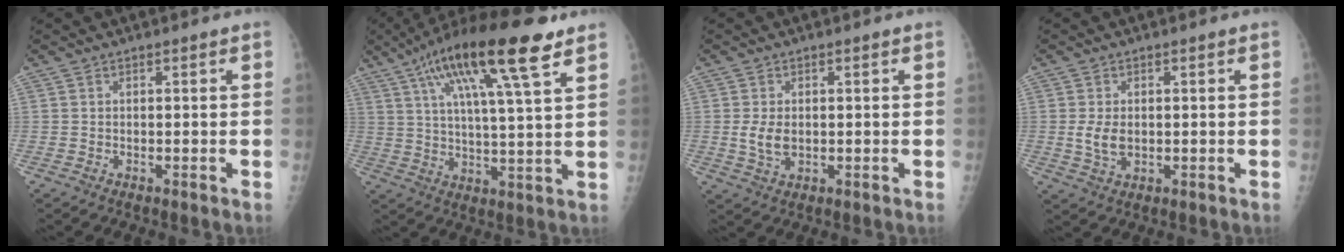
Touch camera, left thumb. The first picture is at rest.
{"total": 19.7, "force": [10.3, 3.8, 16.3], "torque": [-0.274, -0.005, 0.170]}
{"total": 4.2, "force": [0.0, 2.6, 3.2], "torque": [-0.063, -0.007, 0.005]}
{"total": 4.3, "force": [0.0, 2.7, 3.3], "torque": [-0.064, -0.007, 0.005]}